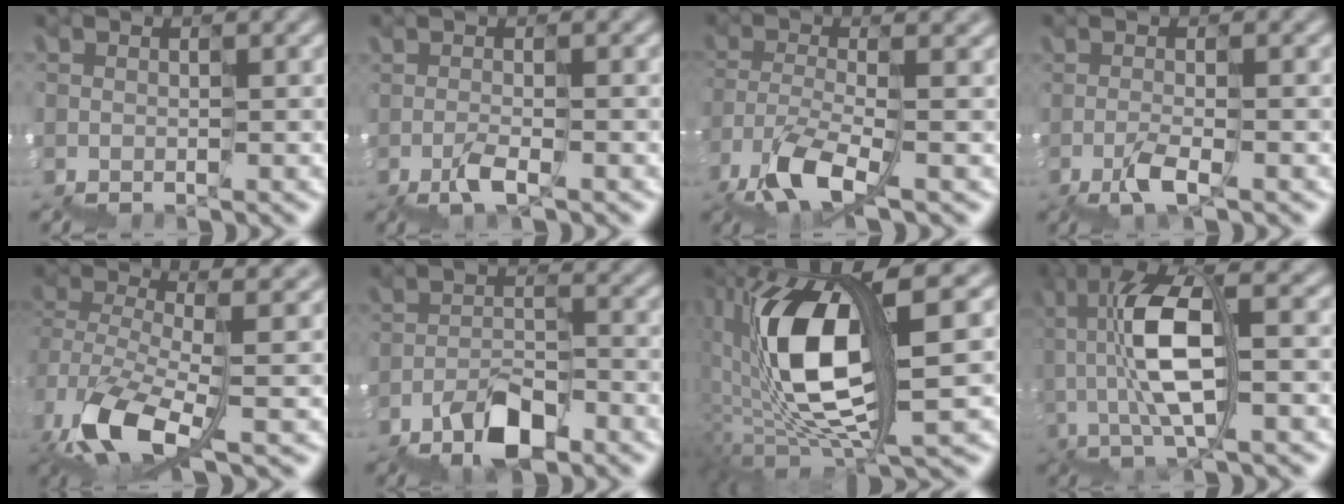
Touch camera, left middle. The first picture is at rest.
{"total": 1.2, "force": [-0.1, -1.0, 0.5], "torque": [-0.019, 0.002, 0.000]}
{"total": 5.4, "force": [-2.0, 1.5, 4.8], "torque": [-0.103, -0.001, -0.038]}
{"total": 1.2, "force": [-0.3, -0.9, 0.8], "torque": [-0.028, 0.000, -0.006]}
{"total": 9.1, "force": [-0.6, 3.7, 8.3], "torque": [-0.200, -0.009, 0.009]}
{"total": 3.2, "force": [-2.4, 1.0, 1.9], "torque": [-0.033, 0.006, -0.039]}
{"total": 9.8, "force": [2.3, 1.7, 9.4], "torque": [-0.197, 0.016, 0.052]}
{"total": 6.9, "force": [1.2, 0.5, 6.7], "torque": [-0.137, 0.027, 0.024]}